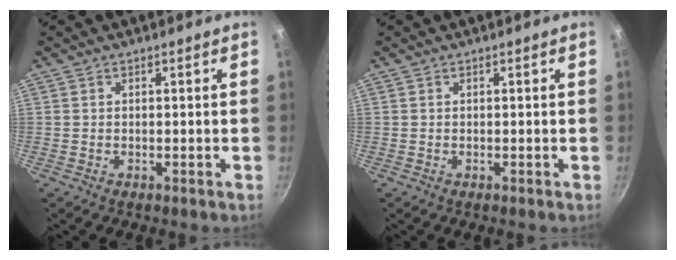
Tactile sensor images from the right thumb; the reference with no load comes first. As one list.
[{"total": 0.0}]